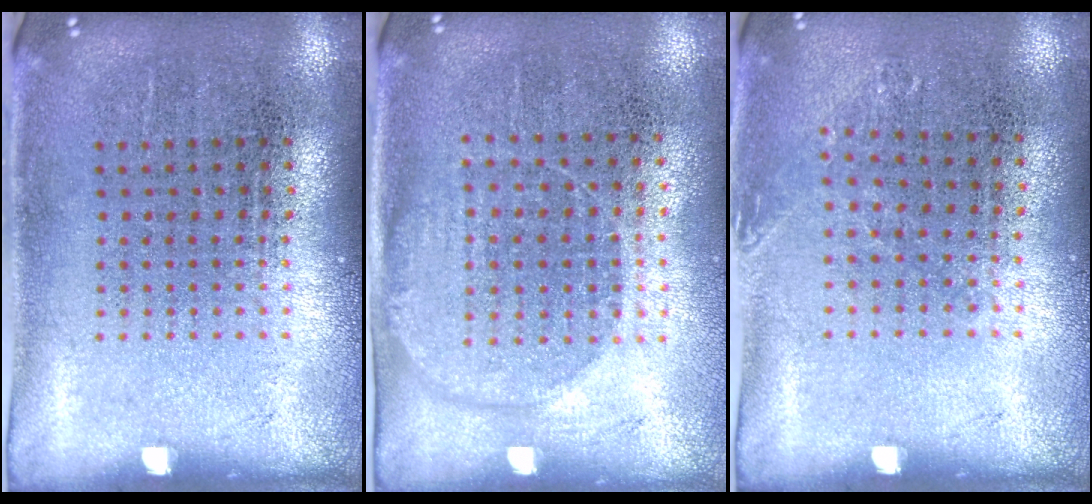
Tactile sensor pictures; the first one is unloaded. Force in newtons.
{"total": 1.5, "press": 1.4, "slide": 0.8}
{"total": 0.8, "press": 0.8, "slide": 0.1}